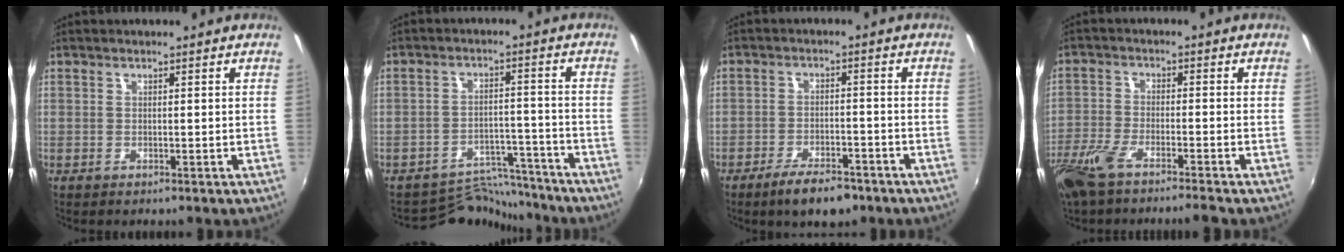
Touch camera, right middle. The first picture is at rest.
{"total": 8.7, "force": [-8.3, 2.4, -0.6], "torque": [0.002, 0.023, -0.127]}
{"total": 8.1, "force": [-6.0, 2.9, 4.6], "torque": [-0.104, -0.011, -0.096]}
{"total": 8.9, "force": [-6.9, 1.3, 5.4], "torque": [-0.135, -0.027, -0.135]}